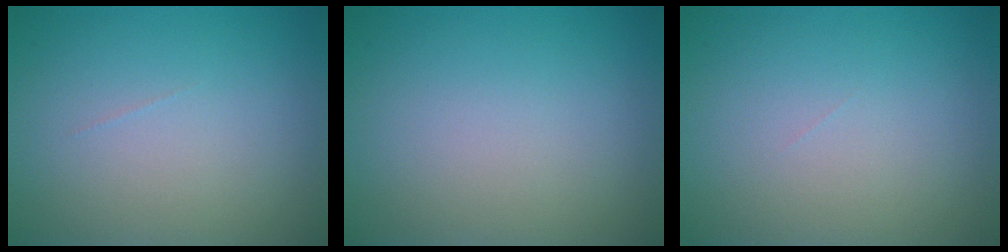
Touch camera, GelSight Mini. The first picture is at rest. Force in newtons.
{"total": 0.0}
{"total": 0.0}